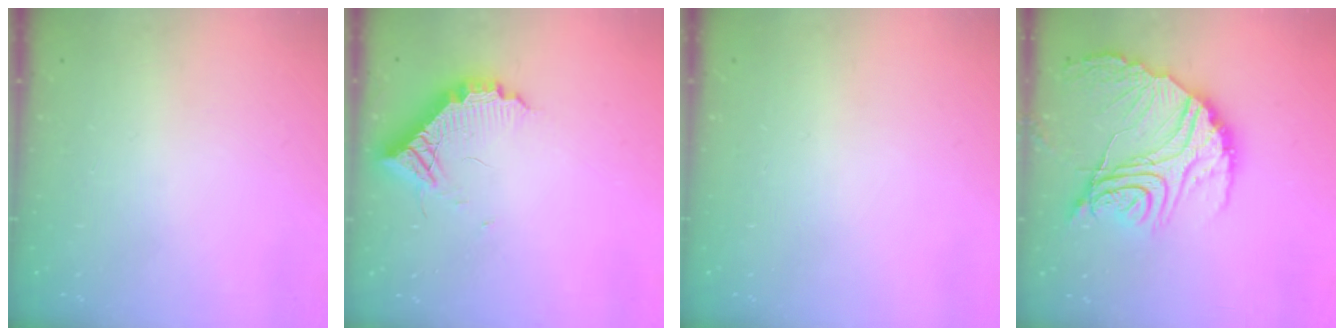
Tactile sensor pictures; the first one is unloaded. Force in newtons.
{"total": 11.1, "press": 11.1, "slide": 0.5}
{"total": 0.0}
{"total": 22.7, "press": 22.6, "slide": 2.3}